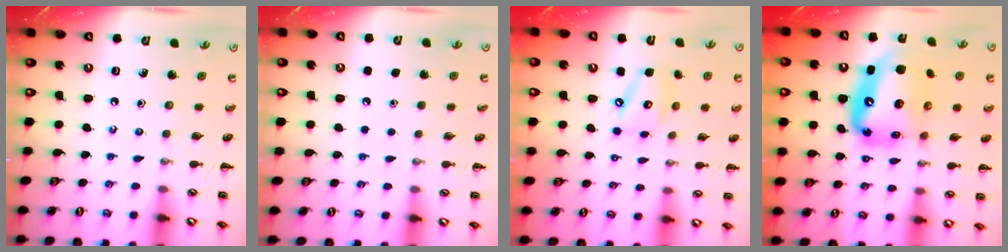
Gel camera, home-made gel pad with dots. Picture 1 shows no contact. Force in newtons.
{"total": 1.6, "press": 1.6, "slide": 0.1}
{"total": 10.4, "press": 10.2, "slide": 2.1}
{"total": 16.3, "press": 15.7, "slide": 4.4}